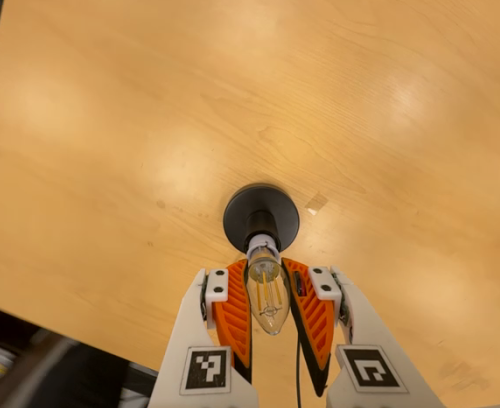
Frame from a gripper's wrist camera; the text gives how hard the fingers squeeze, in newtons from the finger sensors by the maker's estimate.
{"total": 18.0, "left": 15.6, "right": 20.5}